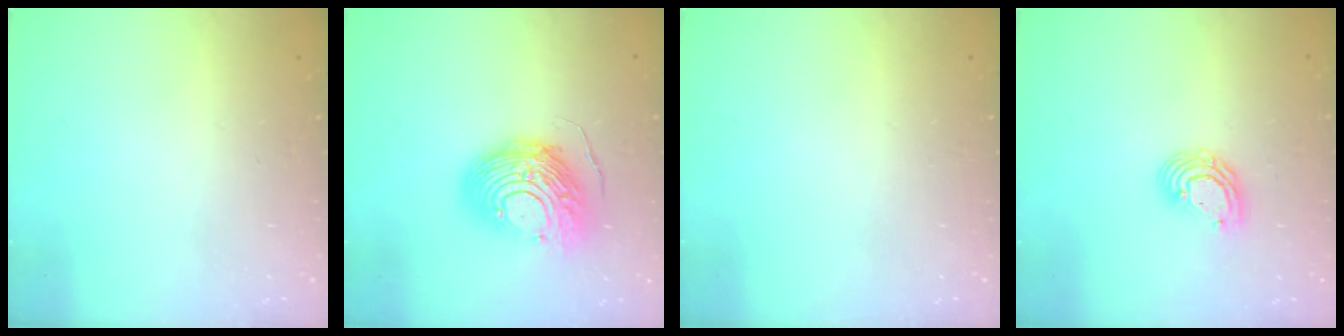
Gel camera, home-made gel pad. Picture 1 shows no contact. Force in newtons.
{"total": 14.0, "press": 14.0, "slide": 1.3}
{"total": 0.0}
{"total": 7.0, "press": 7.0, "slide": 0.8}